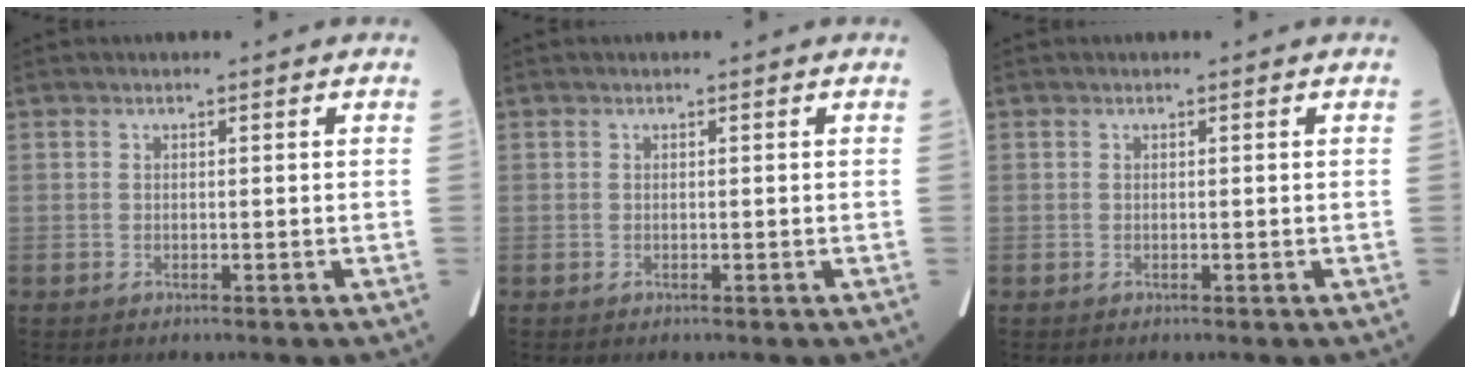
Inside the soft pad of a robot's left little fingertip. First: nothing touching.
{"total": 0.0}
{"total": 0.0}